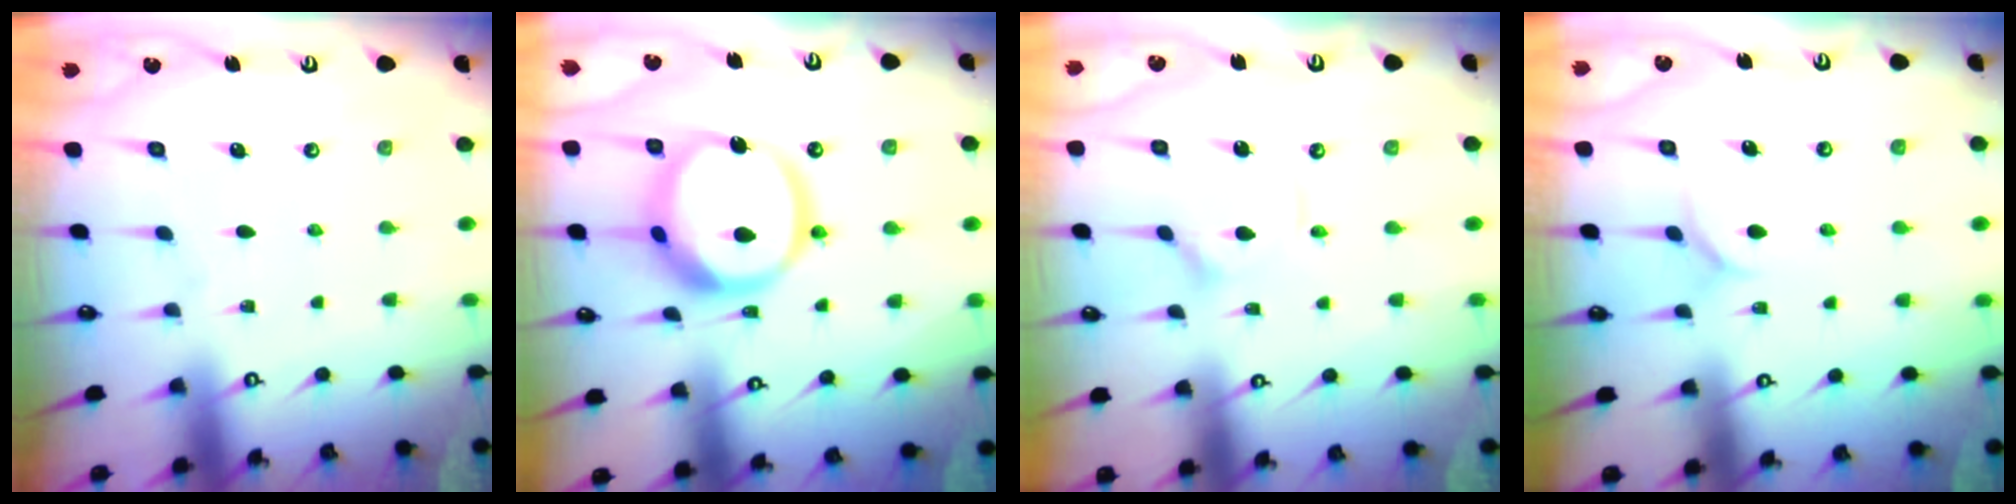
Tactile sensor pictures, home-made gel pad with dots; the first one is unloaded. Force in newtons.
{"total": 16.1, "press": 15.9, "slide": 1.9}
{"total": 3.8, "press": 3.8, "slide": 0.5}
{"total": 5.8, "press": 5.8, "slide": 0.4}